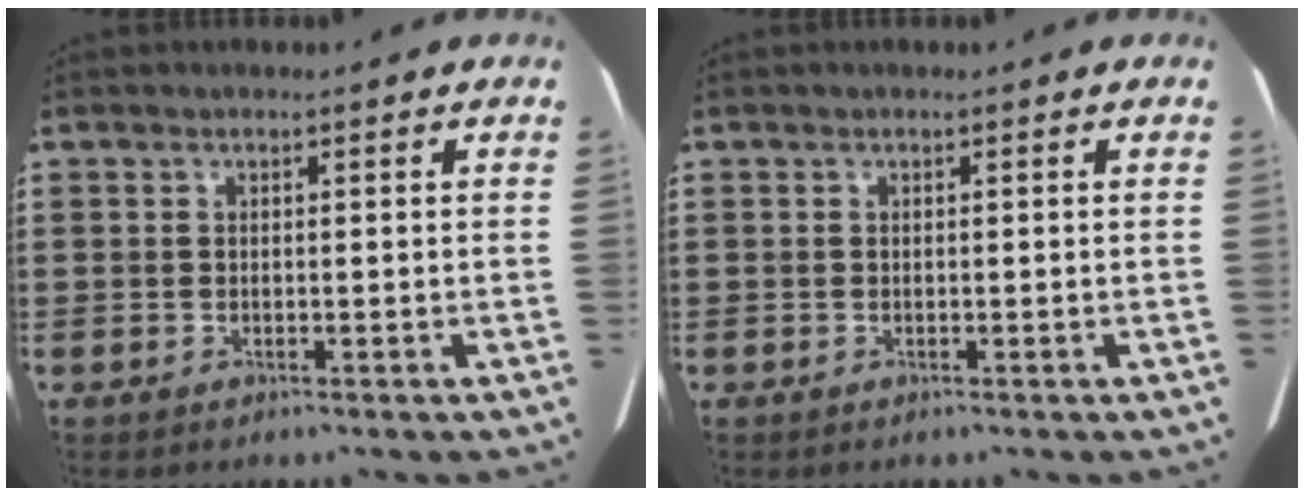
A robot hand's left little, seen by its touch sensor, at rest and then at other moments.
{"total": 0.0}